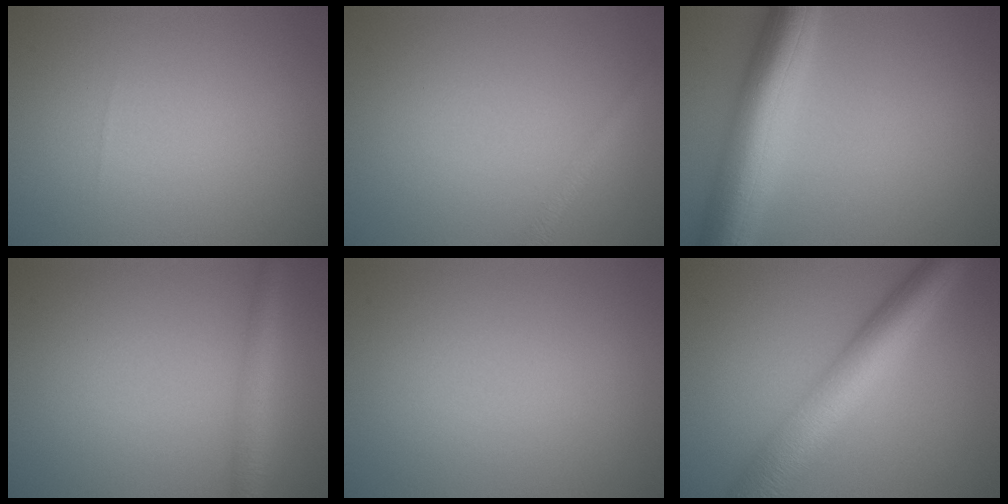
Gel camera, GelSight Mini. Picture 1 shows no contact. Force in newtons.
{"total": 1.4, "press": 1.4, "slide": 0.0}
{"total": 9.1, "press": 9.0, "slide": 0.5}
{"total": 3.0, "press": 3.0, "slide": 0.1}
{"total": 0.0}
{"total": 8.7, "press": 8.7, "slide": 0.3}